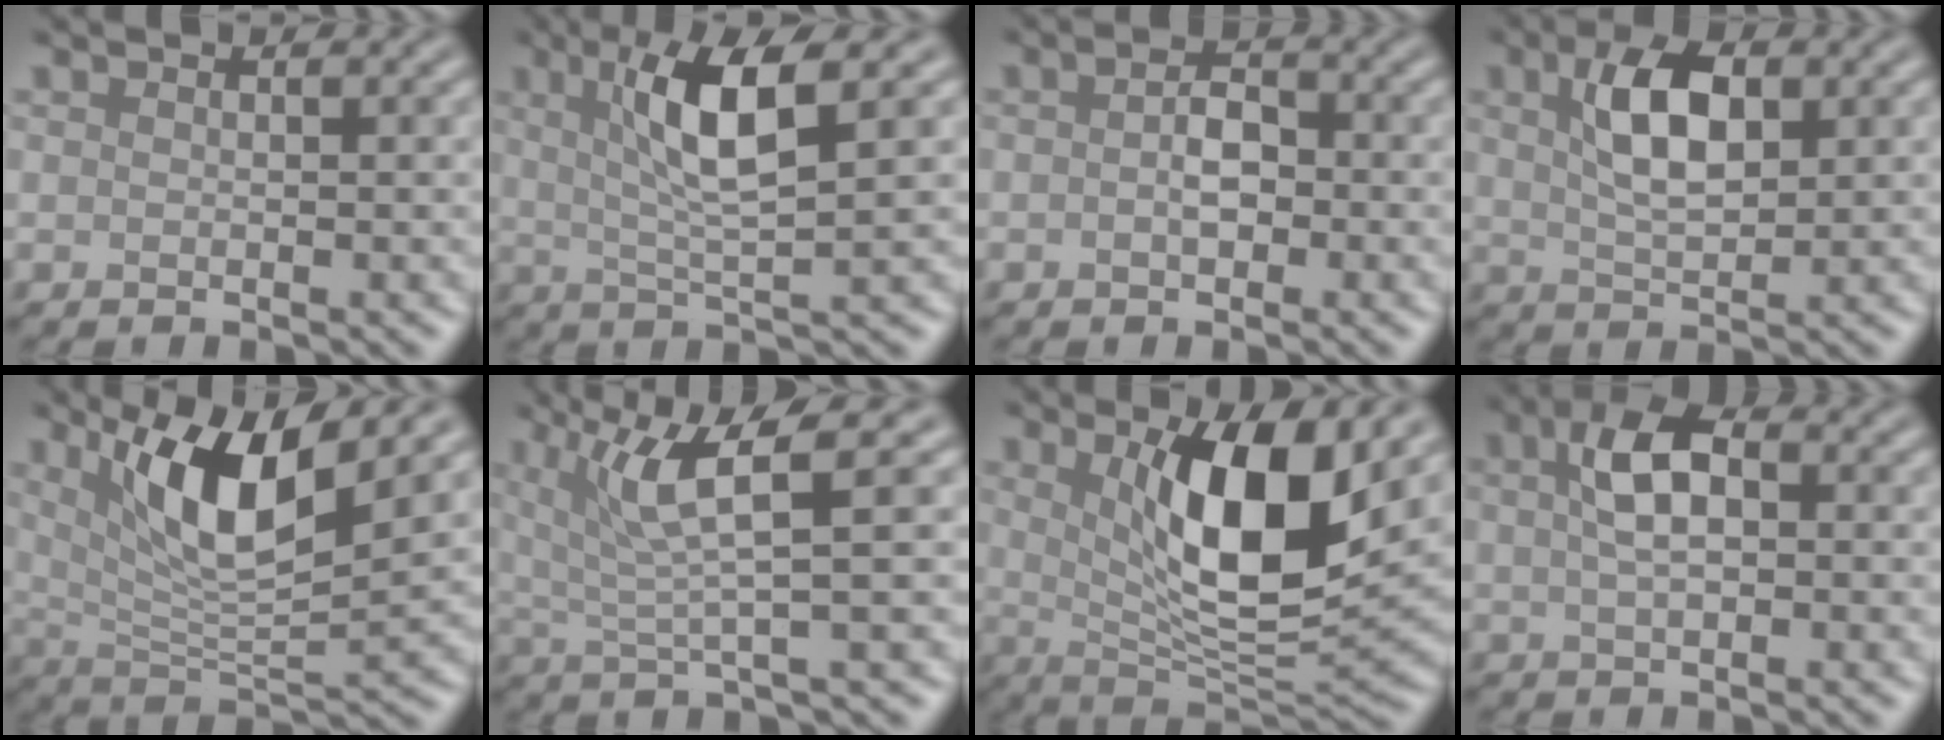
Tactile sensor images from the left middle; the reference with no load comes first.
{"total": 6.1, "force": [2.0, 1.1, 5.7], "torque": [-0.105, 0.005, 0.037]}
{"total": 2.1, "force": [-0.3, 1.3, 1.7], "torque": [-0.033, 0.005, -0.009]}
{"total": 5.3, "force": [1.8, 2.6, 4.3], "torque": [-0.088, 0.008, 0.030]}
{"total": 8.1, "force": [3.8, 2.2, 6.9], "torque": [-0.121, -0.010, 0.069]}
{"total": 5.5, "force": [2.6, 0.8, 4.8], "torque": [-0.100, 0.006, 0.049]}
{"total": 9.4, "force": [2.7, 2.8, 8.5], "torque": [-0.141, -0.015, 0.051]}
{"total": 4.3, "force": [0.8, 2.1, 3.6], "torque": [-0.069, 0.010, 0.008]}